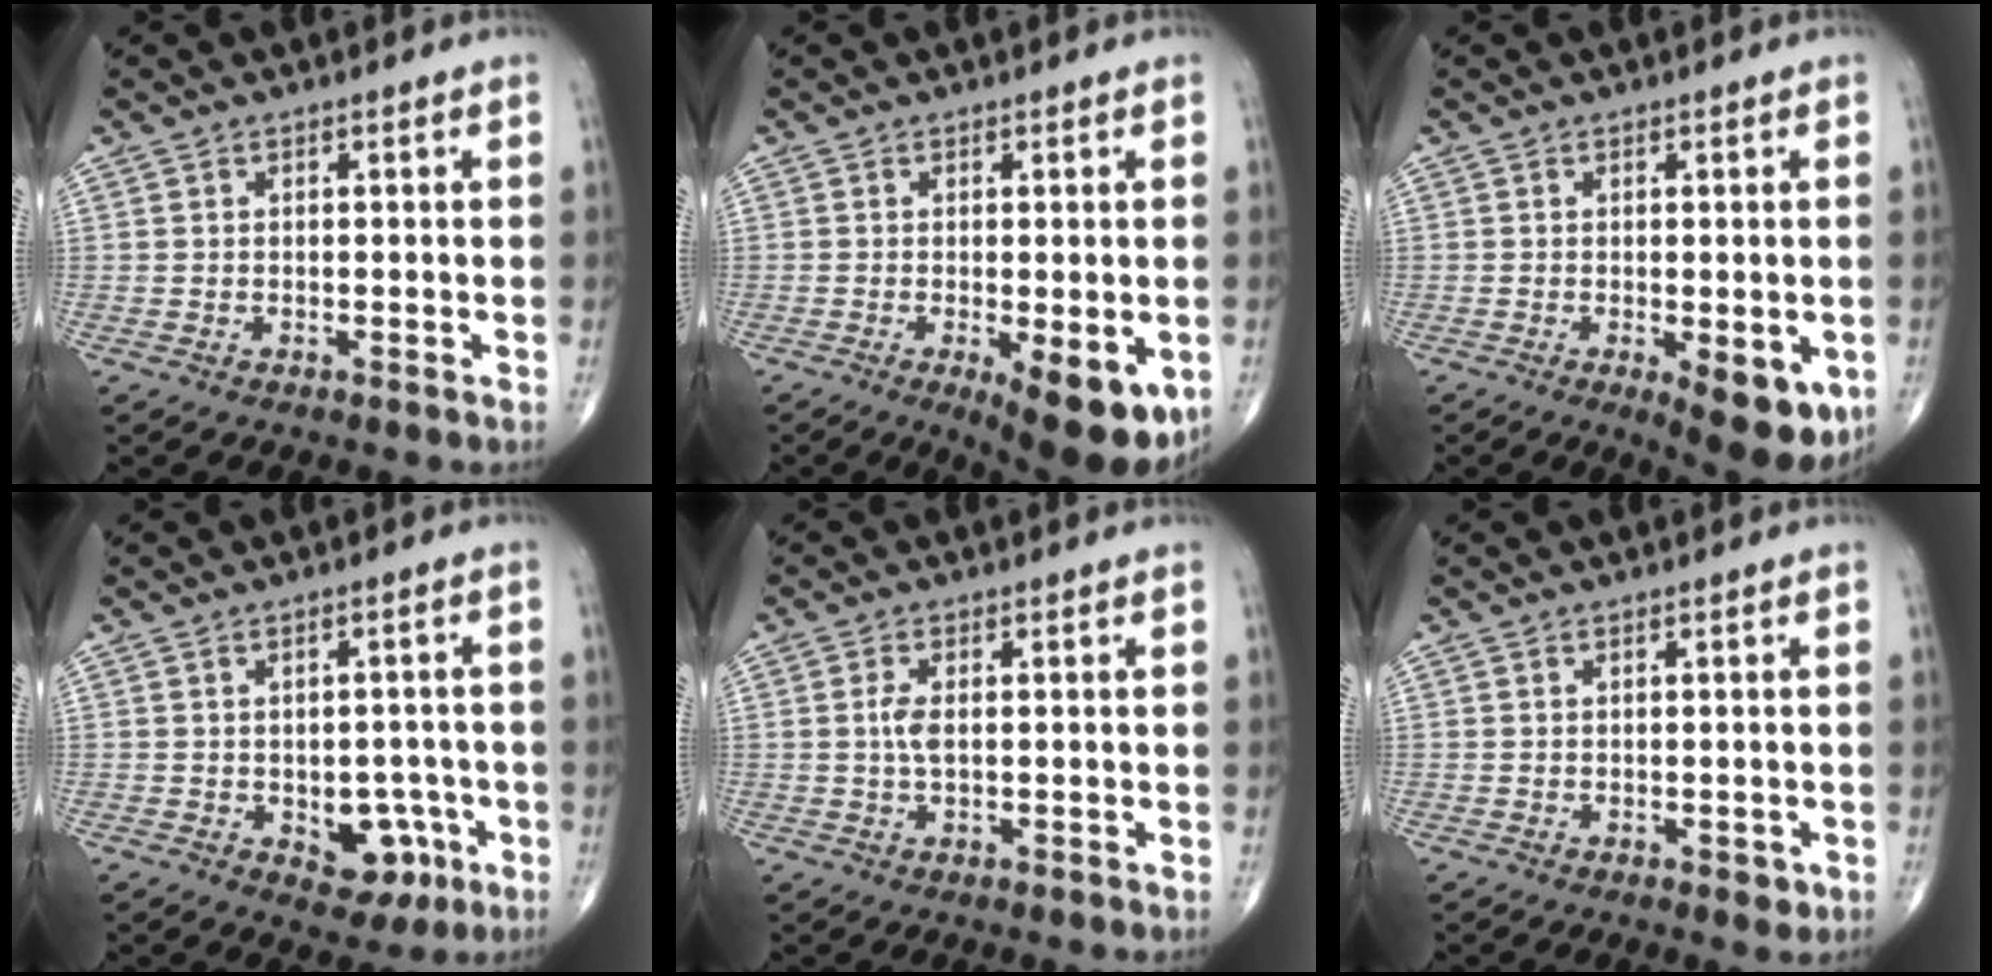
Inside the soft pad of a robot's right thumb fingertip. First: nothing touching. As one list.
[{"total": 10.7, "force": [-3.6, 3.7, 9.4], "torque": [-0.121, -0.021, -0.042]}, {"total": 9.1, "force": [-2.8, 3.5, 7.9], "torque": [-0.089, -0.015, -0.031]}, {"total": 7.5, "force": [-2.4, 5.1, 5.0], "torque": [-0.028, 0.014, -0.021]}, {"total": 2.7, "force": [0.2, 1.1, 2.5], "torque": [-0.057, 0.000, 0.005]}, {"total": 1.5, "force": [-0.4, 0.9, 1.1], "torque": [-0.008, -0.002, -0.002]}]